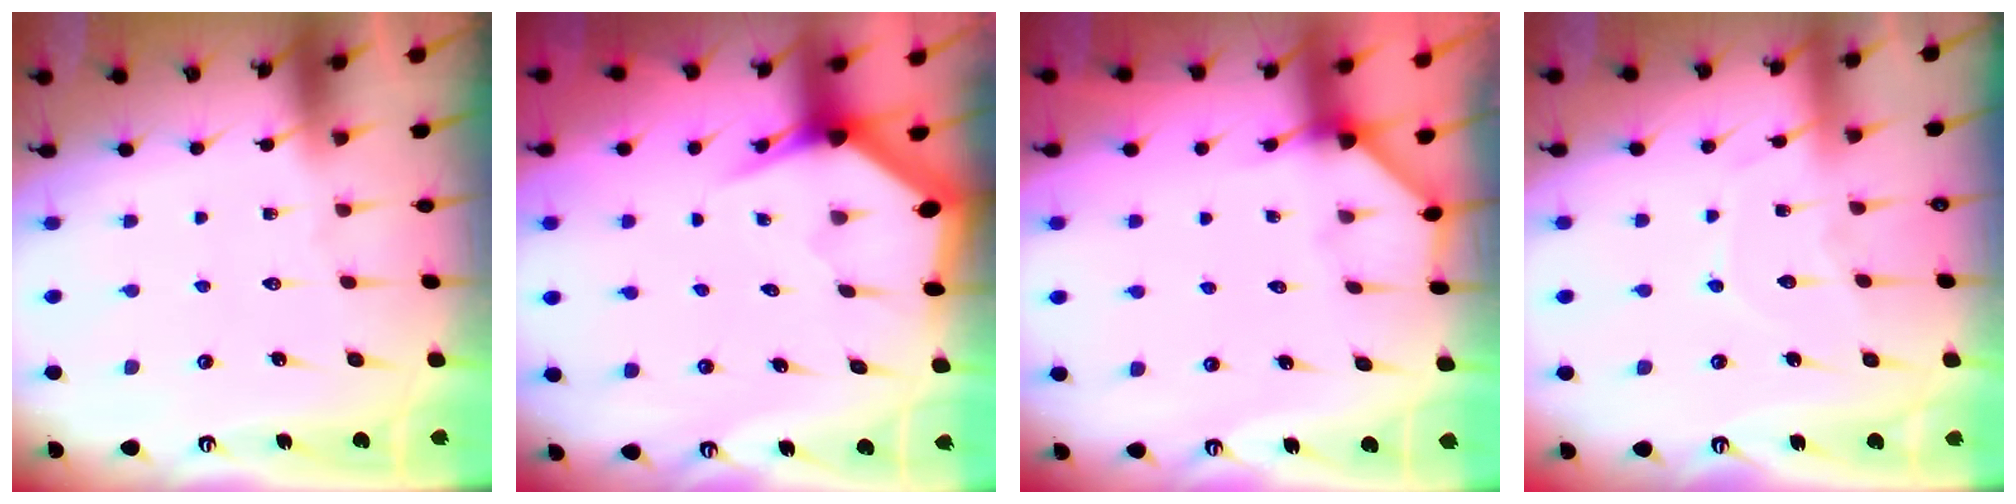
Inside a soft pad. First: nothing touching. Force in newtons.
{"total": 3.8, "press": 3.8, "slide": 0.1}
{"total": 2.5, "press": 2.5, "slide": 0.4}
{"total": 7.4, "press": 7.4, "slide": 0.7}